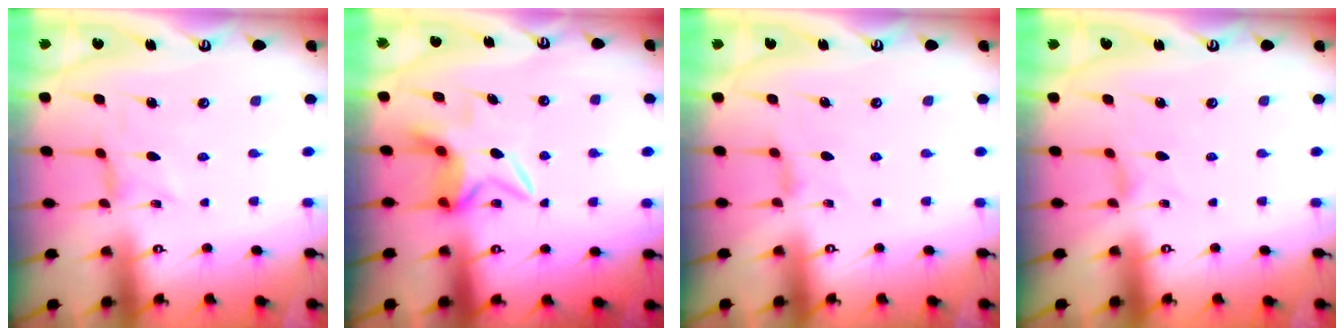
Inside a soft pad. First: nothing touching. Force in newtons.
{"total": 6.1, "press": 6.0, "slide": 1.0}
{"total": 2.3, "press": 2.2, "slide": 0.5}
{"total": 0.0}